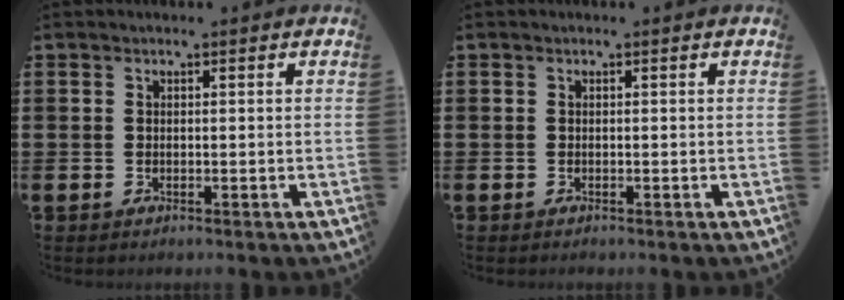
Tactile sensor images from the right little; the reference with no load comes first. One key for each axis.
{"total": 0.0}